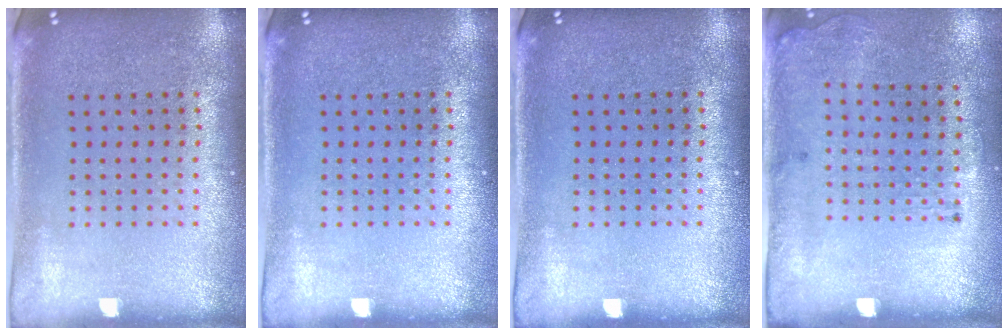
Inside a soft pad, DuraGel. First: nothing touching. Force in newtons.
{"total": 0.0}
{"total": 0.0}
{"total": 1.8, "press": 1.2, "slide": 1.3}